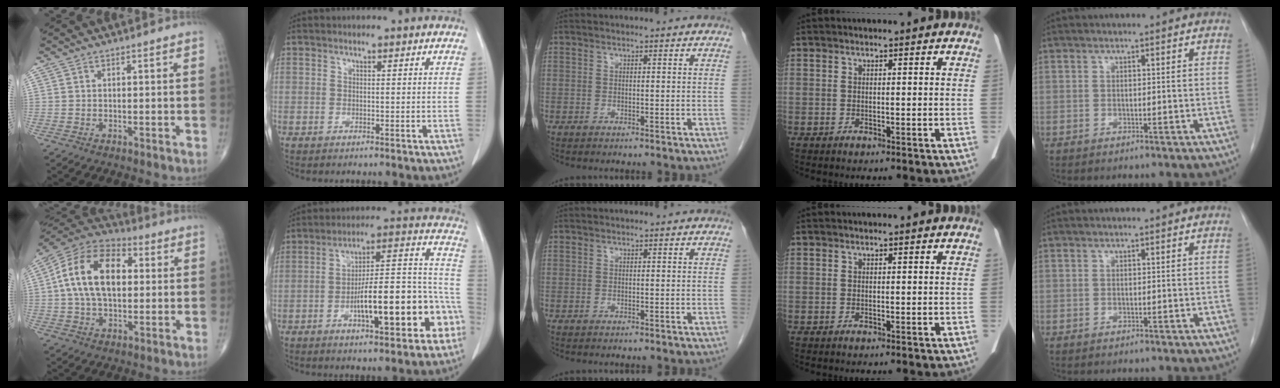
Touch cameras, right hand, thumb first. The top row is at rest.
{"thumb": {"total": 17.0, "force": [2.2, 10.3, 13.3], "torque": [-0.230, 0.024, 0.029]}, "index": {"total": 18.1, "force": [-6.7, 4.6, 16.2], "torque": [-0.204, 0.040, -0.087]}}